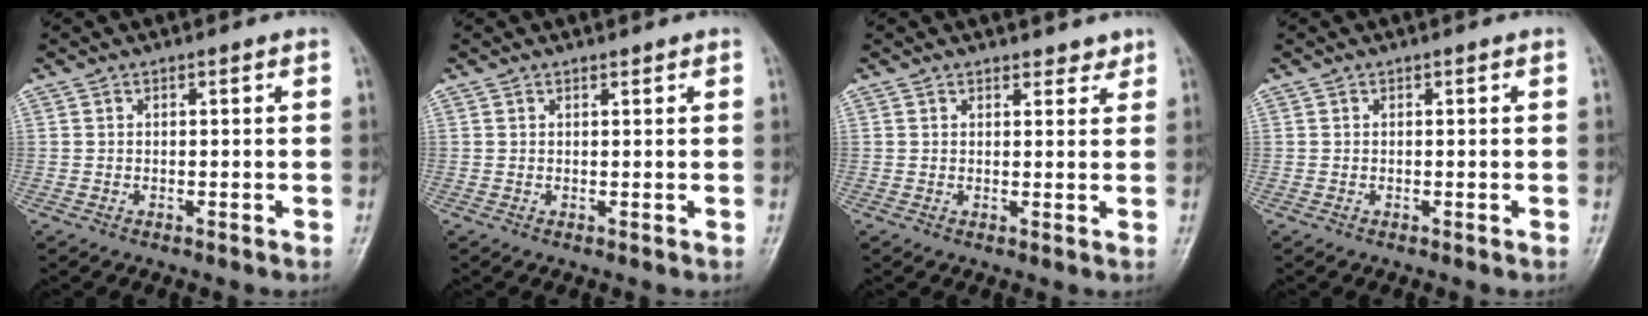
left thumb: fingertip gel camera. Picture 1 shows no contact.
{"total": 0.5, "force": [0.5, 0.2, 0.1], "torque": [-0.006, -0.004, 0.007]}
{"total": 2.3, "force": [1.9, 1.1, 0.4], "torque": [0.013, -0.012, 0.022]}
{"total": 0.0}